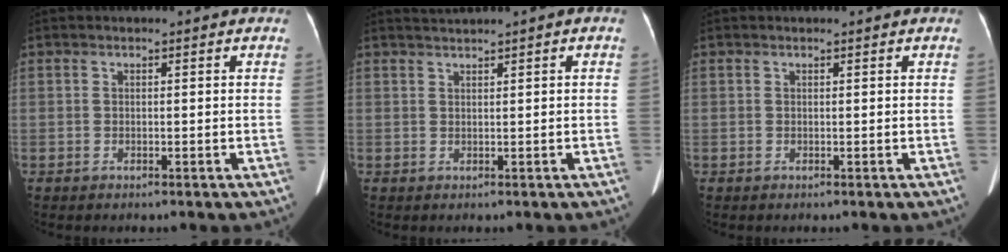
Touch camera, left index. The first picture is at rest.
{"total": 0.9, "force": [0.8, -0.1, 0.4], "torque": [-0.007, 0.017, 0.023]}
{"total": 0.0}